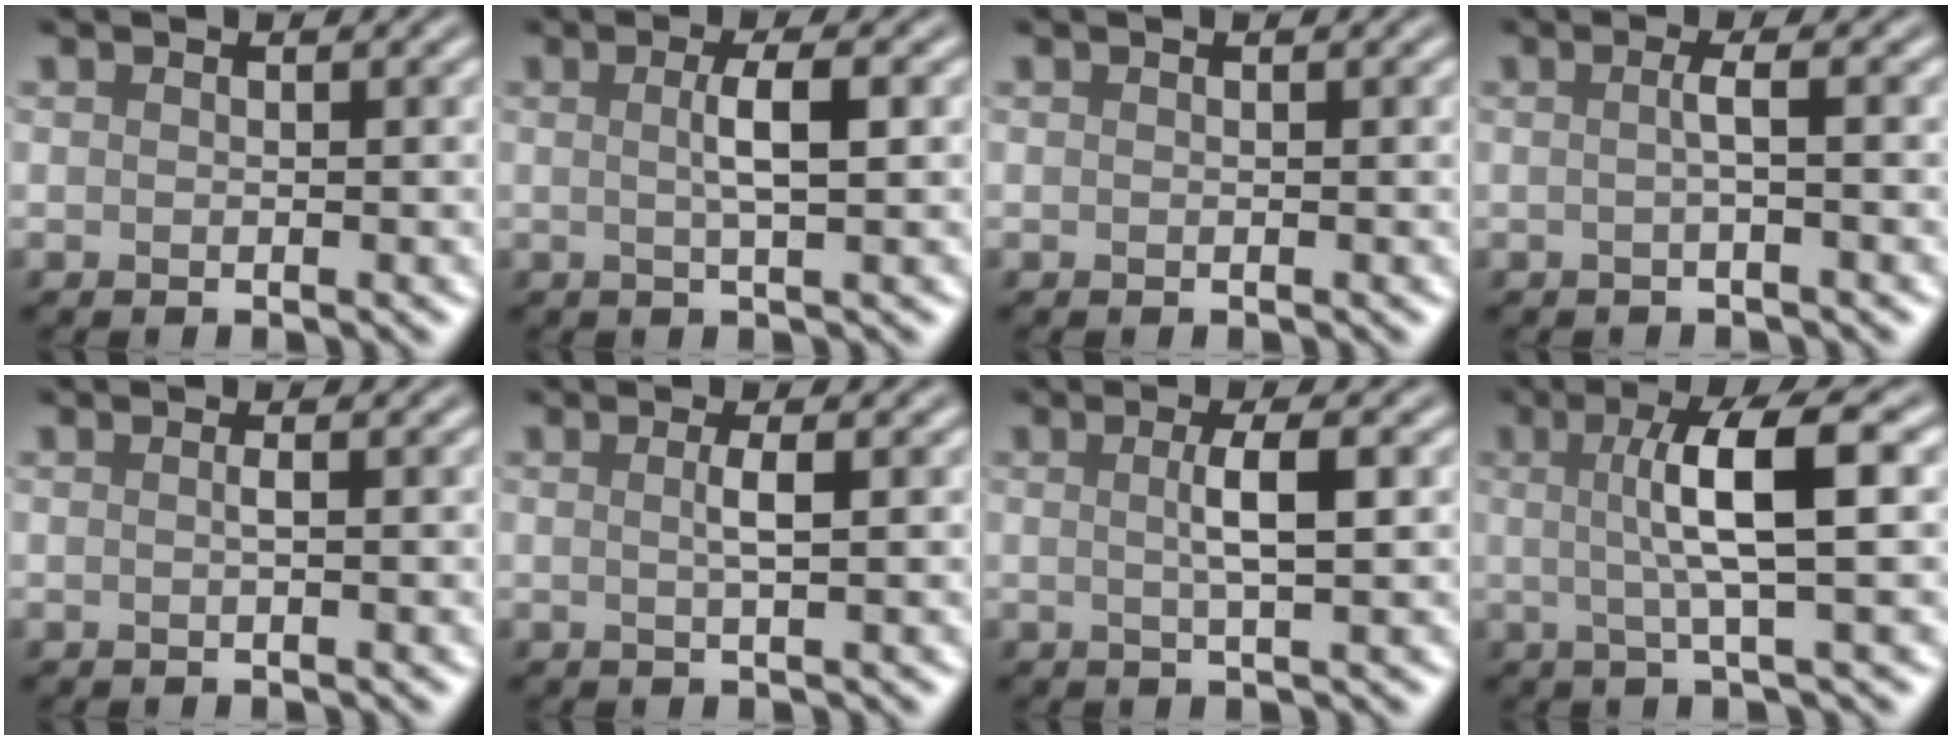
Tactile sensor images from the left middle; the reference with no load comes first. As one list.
[{"total": 2.9, "force": [0.3, 0.6, 2.8], "torque": [-0.045, 0.006, 0.001]}, {"total": 0.0}, {"total": 1.6, "force": [-0.1, 0.4, 1.6], "torque": [-0.025, 0.000, -0.006]}, {"total": 0.6, "force": [0.0, 0.1, 0.6], "torque": [-0.012, 0.002, -0.001]}, {"total": 1.6, "force": [0.2, 0.3, 1.6], "torque": [-0.030, 0.004, -0.001]}, {"total": 3.1, "force": [0.3, 0.6, 3.0], "torque": [-0.047, 0.005, 0.002]}, {"total": 6.5, "force": [0.9, 1.1, 6.3], "torque": [-0.102, 0.009, 0.014]}]